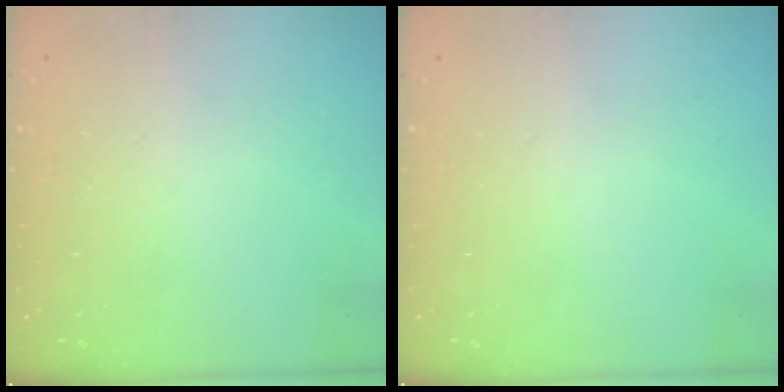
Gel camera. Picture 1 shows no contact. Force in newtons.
{"total": 0.0}